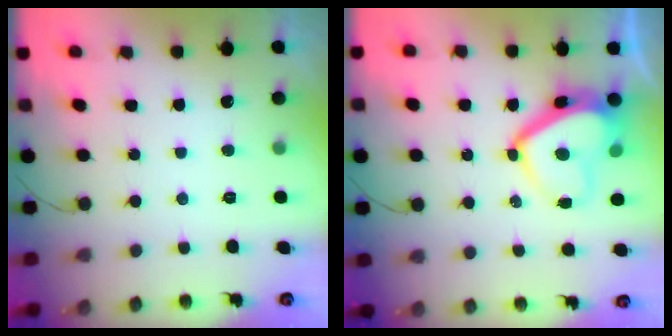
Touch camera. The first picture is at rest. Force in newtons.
{"total": 11.2, "press": 11.1, "slide": 1.2}